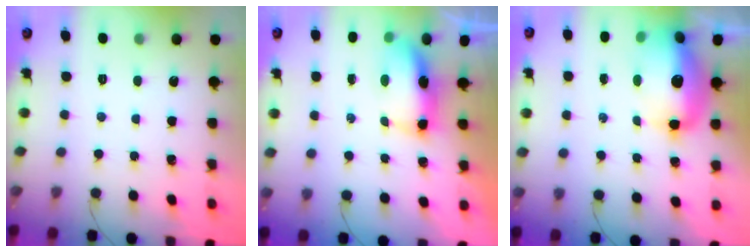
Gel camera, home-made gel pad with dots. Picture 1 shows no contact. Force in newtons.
{"total": 10.7, "press": 8.8, "slide": 6.1}
{"total": 16.8, "press": 14.2, "slide": 8.9}